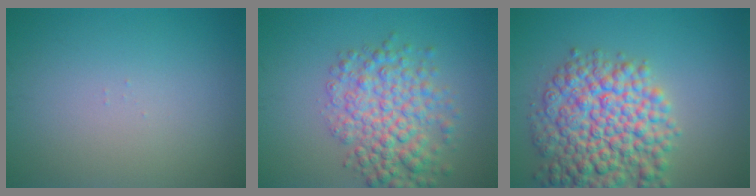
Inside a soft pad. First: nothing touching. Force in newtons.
{"total": 6.1, "press": 6.1, "slide": 0.1}
{"total": 9.7, "press": 9.7, "slide": 0.4}